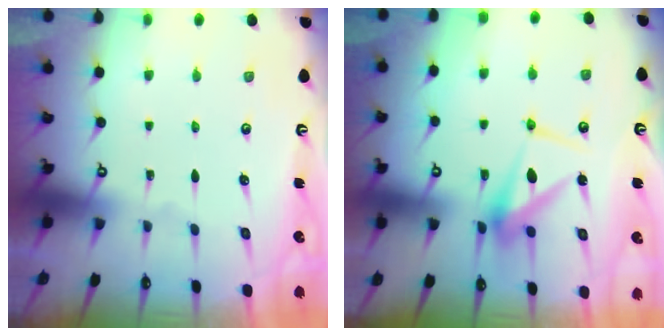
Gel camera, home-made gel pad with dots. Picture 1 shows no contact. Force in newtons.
{"total": 11.0, "press": 10.9, "slide": 0.7}